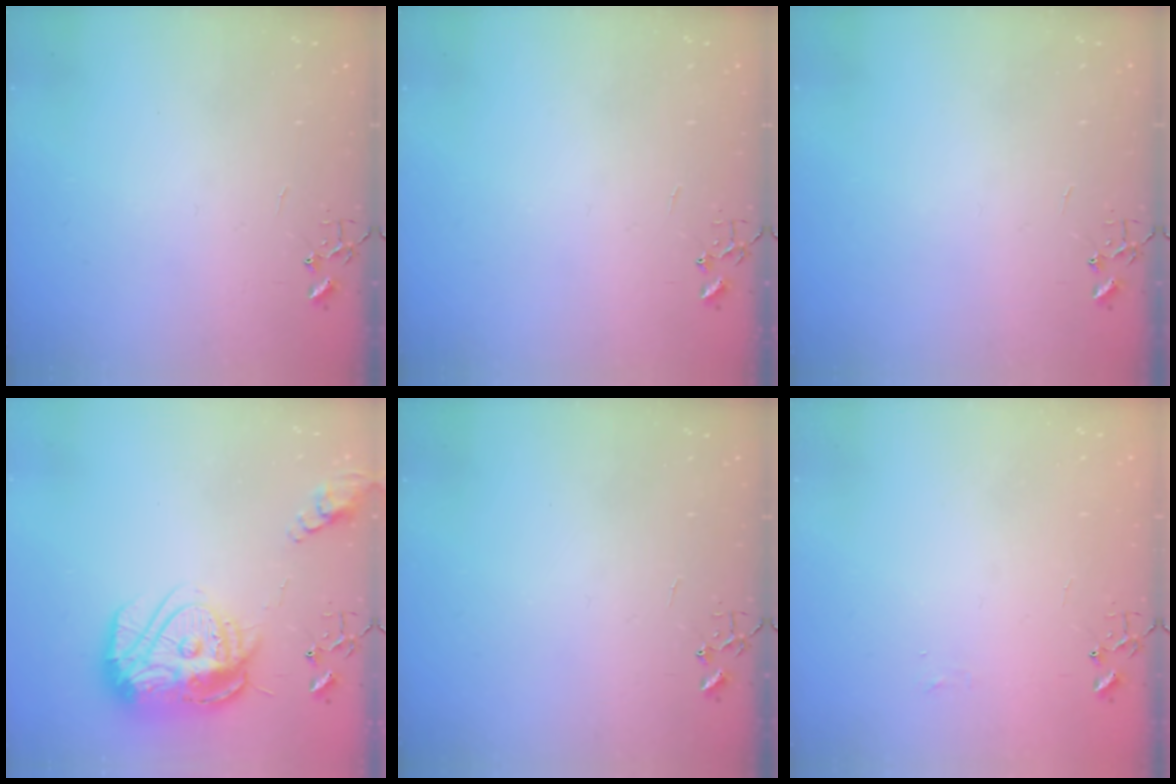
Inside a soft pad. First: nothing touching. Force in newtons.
{"total": 0.0}
{"total": 0.0}
{"total": 18.8, "press": 18.8, "slide": 1.8}
{"total": 0.0}
{"total": 3.8, "press": 3.8, "slide": 0.6}